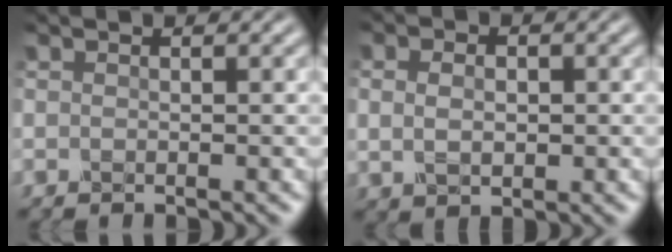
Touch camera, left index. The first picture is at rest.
{"total": 3.3, "force": [0.6, 2.3, 2.3], "torque": [-0.030, 0.014, 0.002]}